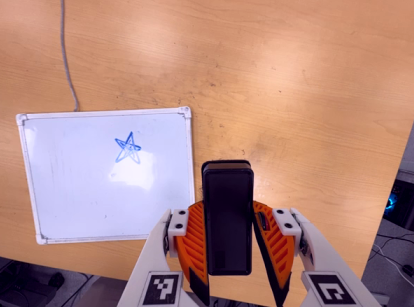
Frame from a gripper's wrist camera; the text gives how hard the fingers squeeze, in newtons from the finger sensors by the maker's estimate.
{"total": 4.4, "left": 3.5, "right": 5.4}